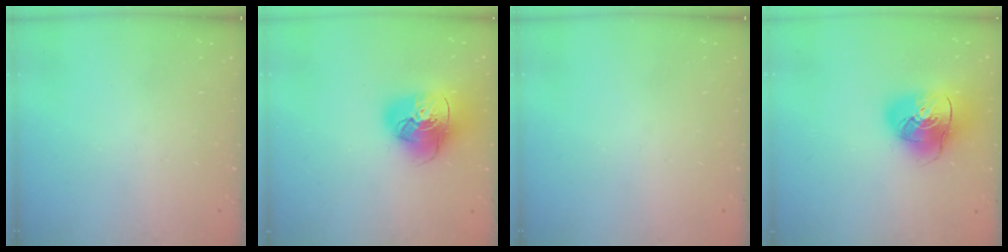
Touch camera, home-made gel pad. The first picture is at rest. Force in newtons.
{"total": 18.0, "press": 17.8, "slide": 2.8}
{"total": 0.0}
{"total": 16.3, "press": 16.1, "slide": 2.4}